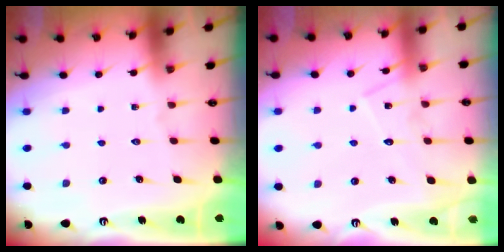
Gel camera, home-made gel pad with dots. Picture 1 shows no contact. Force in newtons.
{"total": 10.1, "press": 10.1, "slide": 0.7}